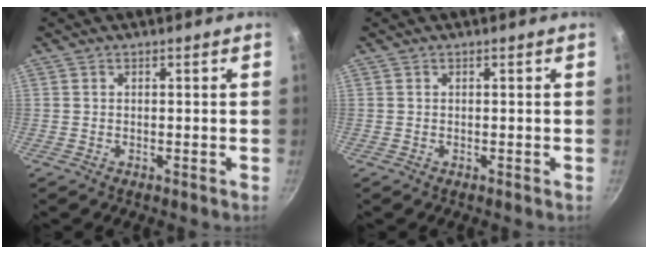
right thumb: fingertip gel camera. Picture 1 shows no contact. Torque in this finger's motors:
{"motor_torque": [0.00, 0.00, 0.00, 0.00, 0.00]}